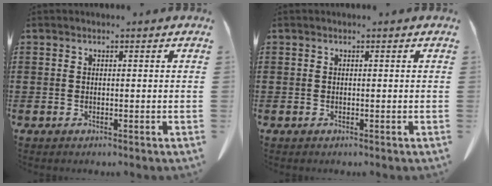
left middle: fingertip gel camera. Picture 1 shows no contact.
{"total": 0.0}